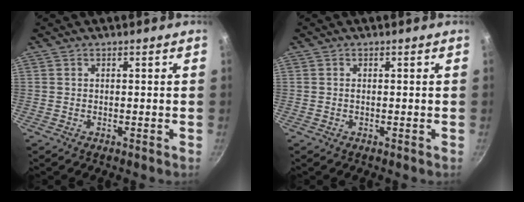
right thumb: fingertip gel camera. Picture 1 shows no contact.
{"total": 0.0}